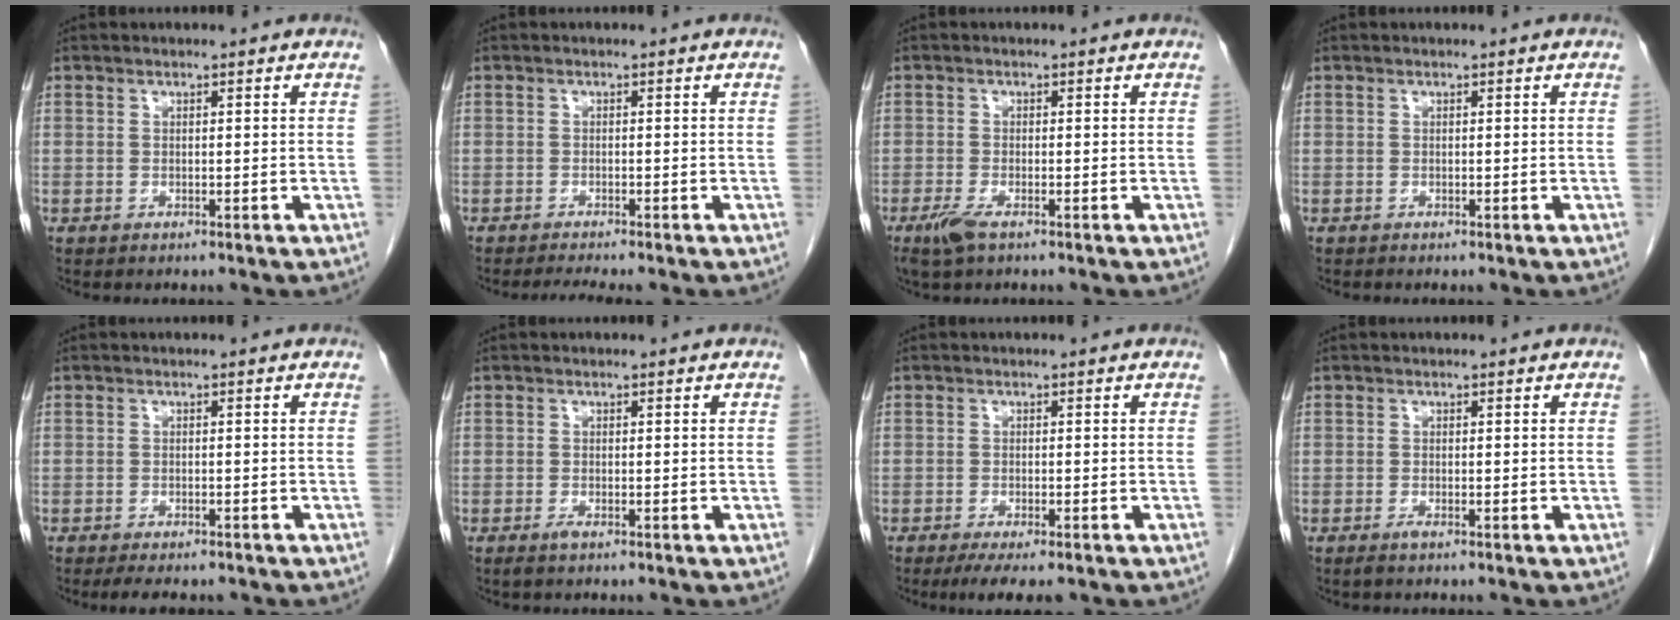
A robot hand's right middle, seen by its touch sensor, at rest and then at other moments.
{"total": 3.1, "force": [-2.7, -0.3, 1.5], "torque": [-0.019, -0.006, -0.041]}
{"total": 2.8, "force": [-1.7, 0.6, 2.1], "torque": [-0.049, -0.006, -0.035]}
{"total": 0.0}
{"total": 5.2, "force": [-4.4, 1.5, 2.4], "torque": [-0.025, -0.006, -0.061]}
{"total": 0.8, "force": [-0.6, 0.0, 0.6], "torque": [-0.013, -0.002, -0.010]}
{"total": 5.2, "force": [-3.8, 0.9, 3.4], "torque": [-0.043, -0.012, -0.055]}
{"total": 0.7, "force": [-0.5, -0.1, 0.5], "torque": [-0.010, -0.001, -0.010]}